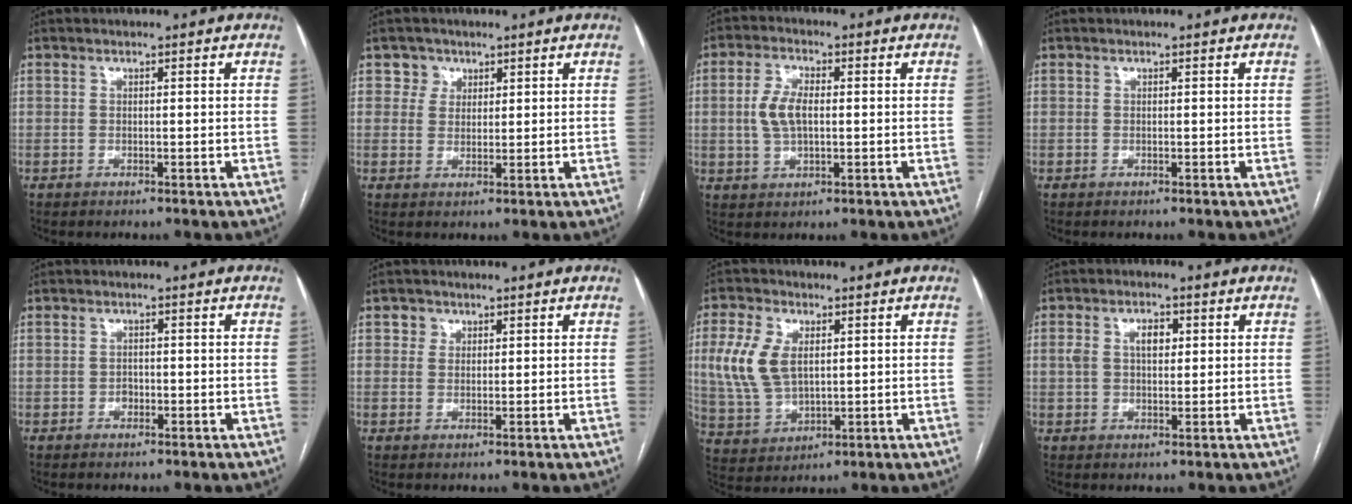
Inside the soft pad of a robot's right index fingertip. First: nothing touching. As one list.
[{"total": 2.9, "force": [1.5, 2.4, -0.3], "torque": [0.017, 0.005, 0.020]}, {"total": 5.8, "force": [0.2, 2.9, 5.1], "torque": [-0.113, 0.009, 0.005]}, {"total": 0.0}, {"total": 0.8, "force": [-0.3, 0.7, 0.4], "torque": [-0.007, 0.004, -0.005]}, {"total": 1.8, "force": [0.9, 1.6, 0.0], "torque": [0.011, -0.001, 0.008]}, {"total": 9.6, "force": [2.0, 5.8, 7.4], "torque": [-0.180, 0.012, 0.049]}, {"total": 4.4, "force": [1.7, 2.5, 3.2], "torque": [-0.072, 0.018, 0.034]}]